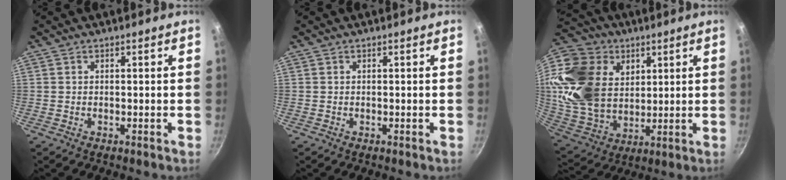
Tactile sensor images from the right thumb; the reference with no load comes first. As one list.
[{"total": 0.0}, {"total": 23.3, "force": [8.4, 17.2, 13.2], "torque": [-0.247, -0.022, 0.169]}]